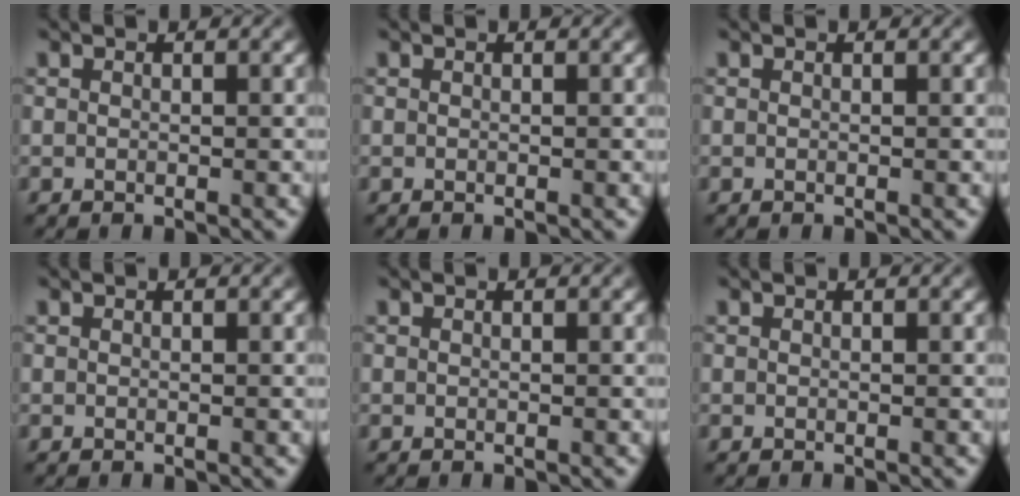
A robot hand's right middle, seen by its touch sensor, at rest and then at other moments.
{"total": 0.0}
{"total": 0.0}
{"total": 0.0}
{"total": 0.0}
{"total": 0.0}